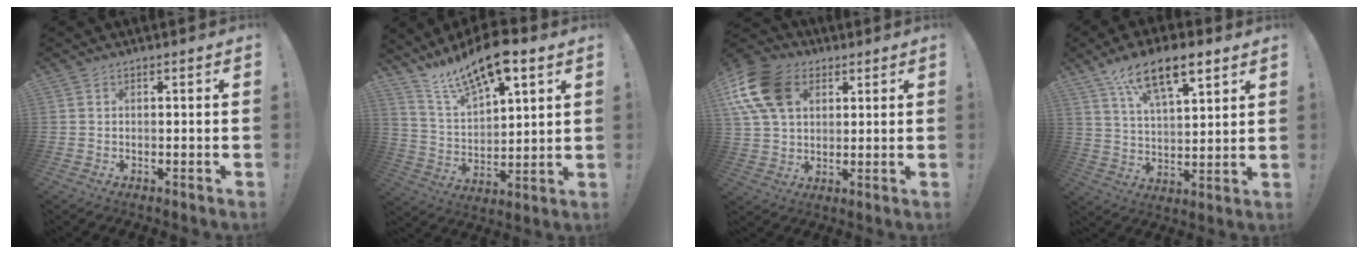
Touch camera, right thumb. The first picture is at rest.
{"total": 14.5, "force": [11.1, 5.1, 7.9], "torque": [-0.151, -0.075, 0.197]}
{"total": 17.5, "force": [6.4, 12.3, 10.7], "torque": [-0.198, -0.014, 0.124]}
{"total": 14.6, "force": [9.3, 6.0, 9.5], "torque": [-0.161, -0.042, 0.163]}